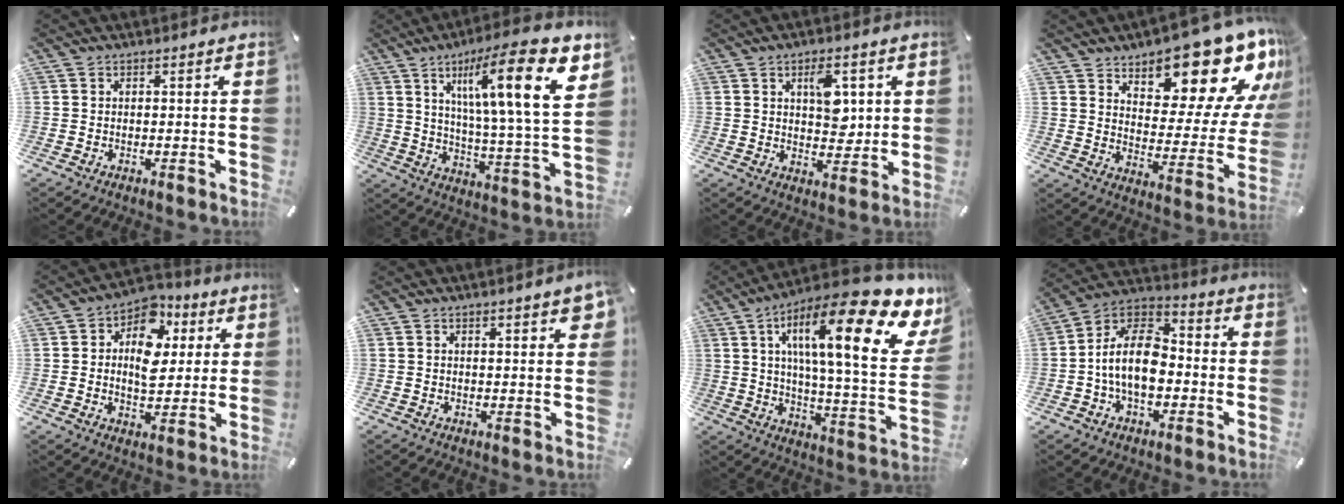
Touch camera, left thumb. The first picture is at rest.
{"total": 19.8, "force": [9.7, 4.0, 16.8], "torque": [-0.256, -0.047, 0.135]}
{"total": 8.1, "force": [2.6, 4.9, 5.9], "torque": [-0.077, -0.006, 0.038]}
{"total": 19.4, "force": [14.7, 8.2, 9.7], "torque": [-0.113, -0.124, 0.244]}
{"total": 11.9, "force": [2.9, 8.8, 7.4], "torque": [-0.100, -0.012, 0.052]}
{"total": 3.2, "force": [1.8, 0.6, 2.6], "torque": [-0.044, -0.002, 0.030]}
{"total": 24.1, "force": [12.2, 6.2, 19.8], "torque": [-0.305, -0.089, 0.188]}
{"total": 14.0, "force": [-2.9, 9.0, 10.3], "torque": [-0.208, 0.016, -0.055]}